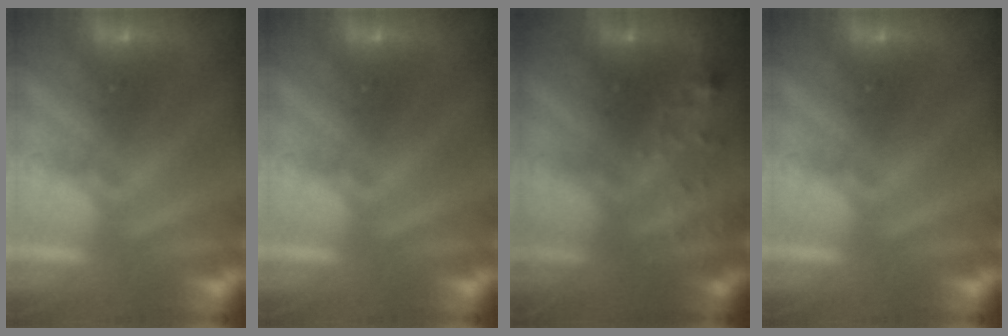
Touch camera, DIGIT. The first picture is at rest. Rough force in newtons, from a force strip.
{"total": 0.0}
{"total": 7.0}
{"total": 0.0}